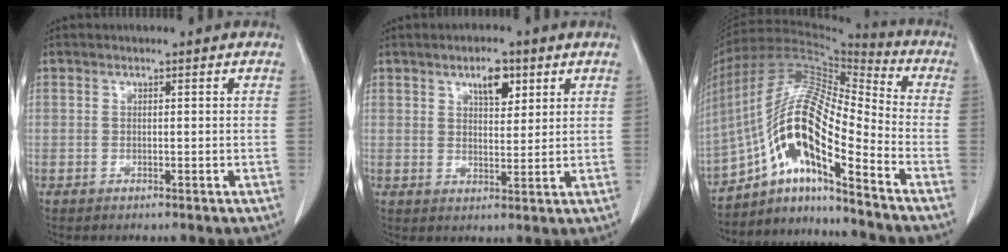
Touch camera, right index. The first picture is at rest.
{"total": 4.8, "force": [2.6, 2.0, 3.5], "torque": [-0.057, -0.001, 0.044]}
{"total": 18.1, "force": [-9.4, 3.2, 15.1], "torque": [-0.301, 0.019, -0.167]}